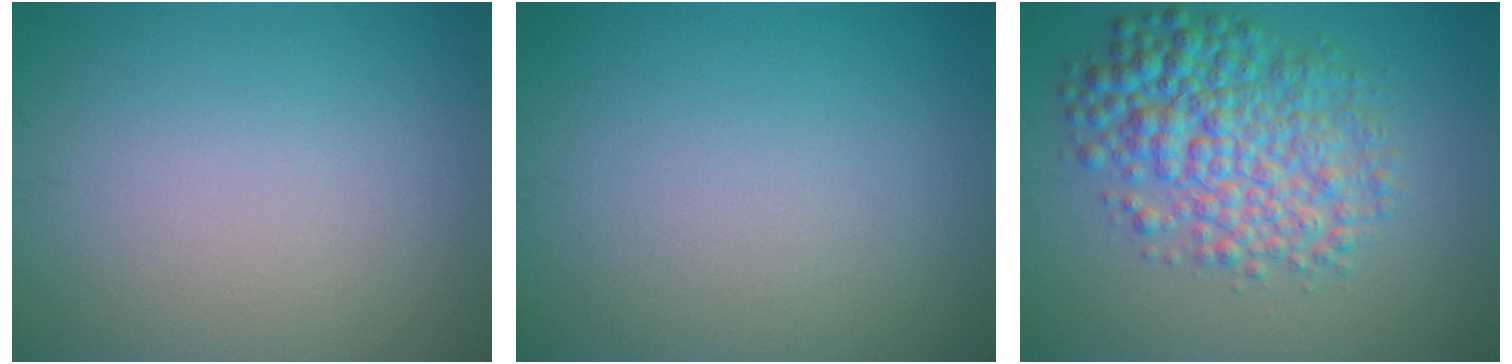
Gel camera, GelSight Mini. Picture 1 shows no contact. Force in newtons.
{"total": 0.0}
{"total": 7.0, "press": 7.0, "slide": 0.1}